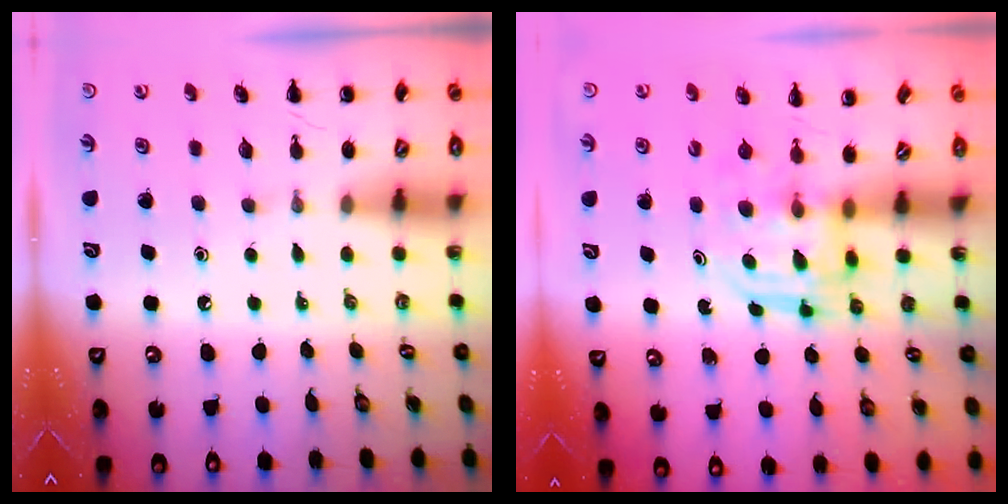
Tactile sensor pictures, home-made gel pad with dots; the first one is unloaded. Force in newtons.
{"total": 3.1, "press": 3.1, "slide": 0.2}